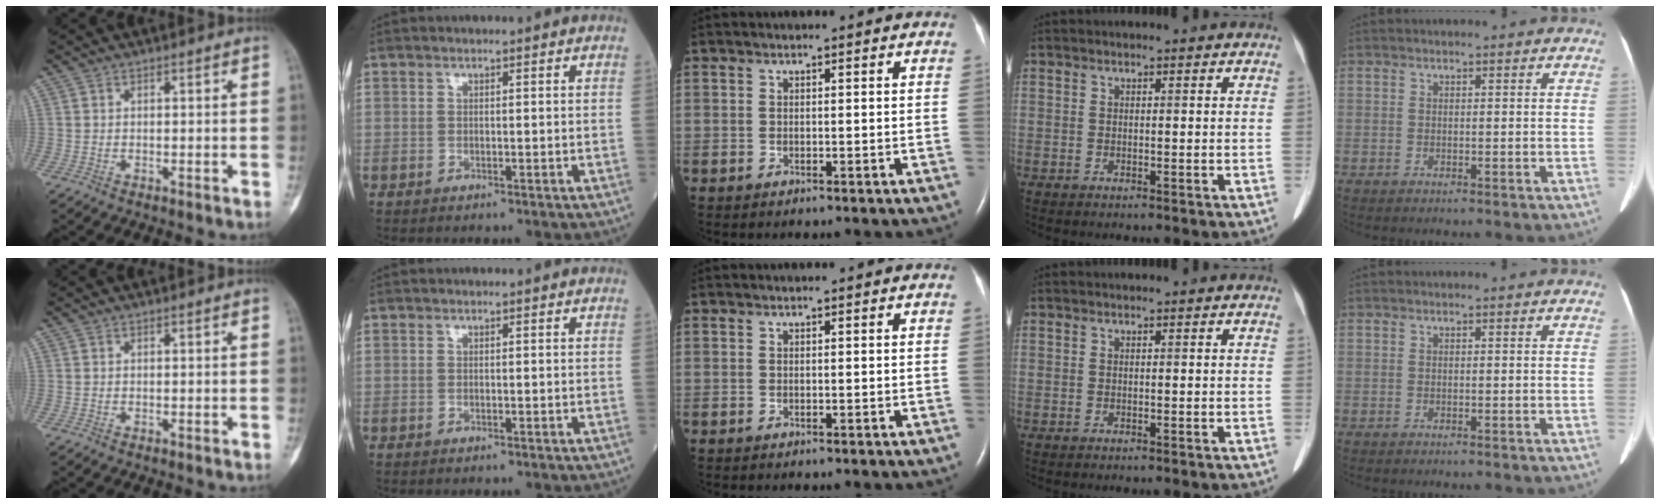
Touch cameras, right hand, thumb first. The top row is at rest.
{}